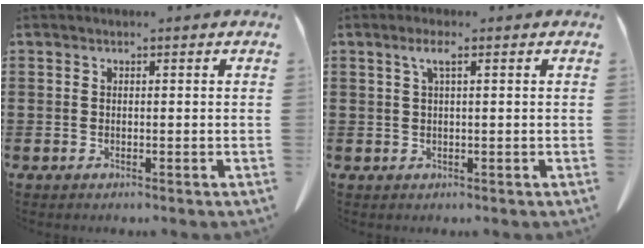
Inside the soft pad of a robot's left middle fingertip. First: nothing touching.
{"total": 2.2, "force": [0.7, 0.2, 2.0], "torque": [-0.042, 0.002, 0.012]}